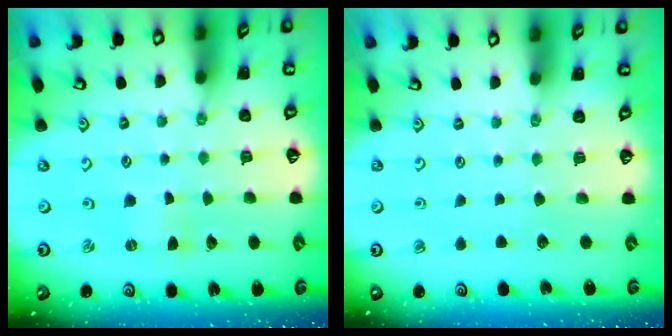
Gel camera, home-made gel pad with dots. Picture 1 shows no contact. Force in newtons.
{"total": 0.0}